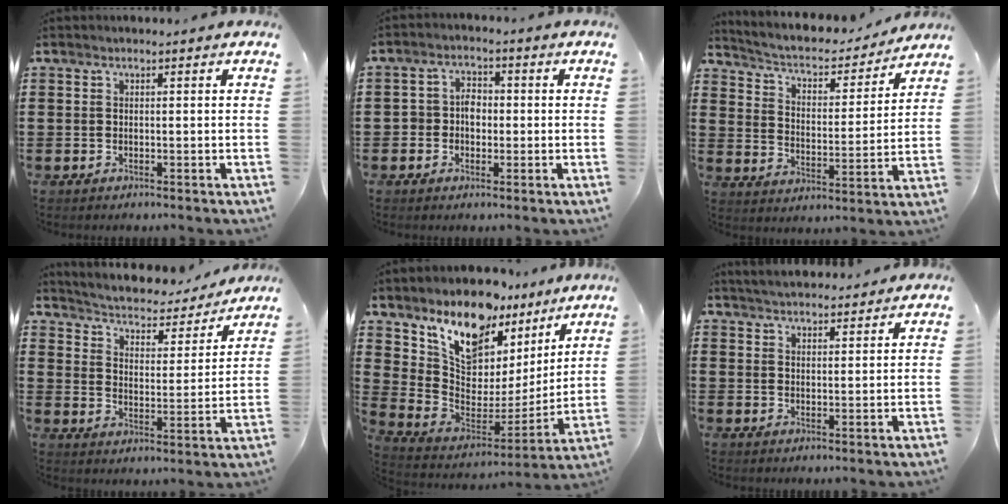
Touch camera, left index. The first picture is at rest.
{"total": 3.4, "force": [-0.7, 2.6, 2.0], "torque": [-0.046, 0.009, -0.018]}
{"total": 4.3, "force": [3.7, 1.1, 1.8], "torque": [-0.055, -0.028, 0.055]}
{"total": 2.9, "force": [2.8, 0.6, 0.6], "torque": [-0.032, -0.027, 0.036]}
{"total": 11.3, "force": [8.4, 6.0, 4.5], "torque": [-0.117, -0.061, 0.154]}
{"total": 3.3, "force": [3.3, 0.2, 0.2], "torque": [-0.015, -0.006, 0.062]}